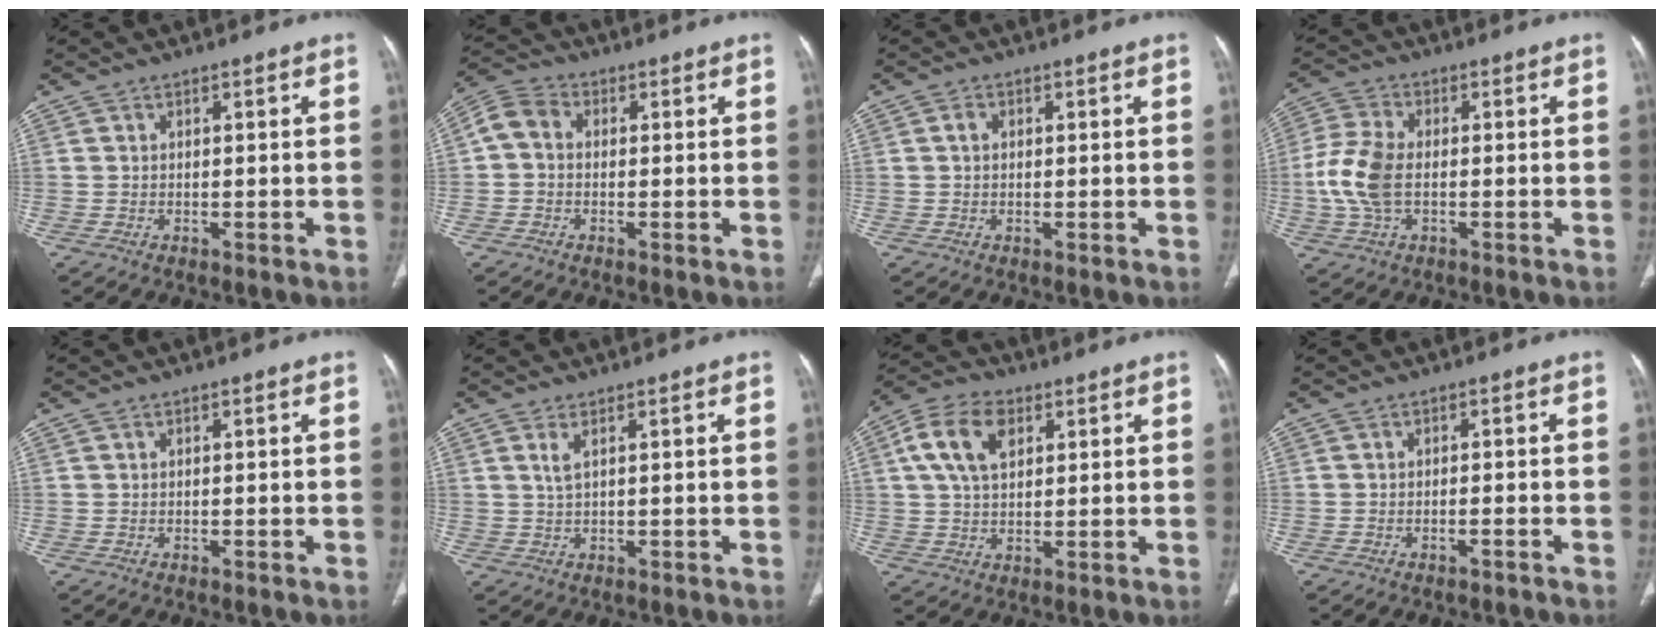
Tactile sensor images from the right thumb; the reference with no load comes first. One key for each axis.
{"total": 5.1, "fx": 0.2, "fy": 4.0, "fz": 3.2, "tx": -0.058, "ty": 0.017, "tz": -0.011}
{"total": 1.6, "fx": 0.3, "fy": 1.2, "fz": 1.0, "tx": -0.013, "ty": 0.005, "tz": 0.006}
{"total": 9.3, "fx": -1.0, "fy": 5.4, "fz": 7.5, "tx": -0.173, "ty": 0.012, "tz": -0.022}
{"total": 0.0}
{"total": 2.0, "fx": 0.9, "fy": 0.5, "fz": 1.7, "tx": -0.045, "ty": -0.003, "tz": 0.025}
{"total": 10.3, "fx": 3.5, "fy": 6.5, "fz": 7.2, "tx": -0.131, "ty": 0.008, "tz": 0.058}
{"total": 1.0, "fx": -0.8, "fy": 0.1, "fz": 0.6, "tx": -0.017, "ty": 0.012, "tz": -0.011}